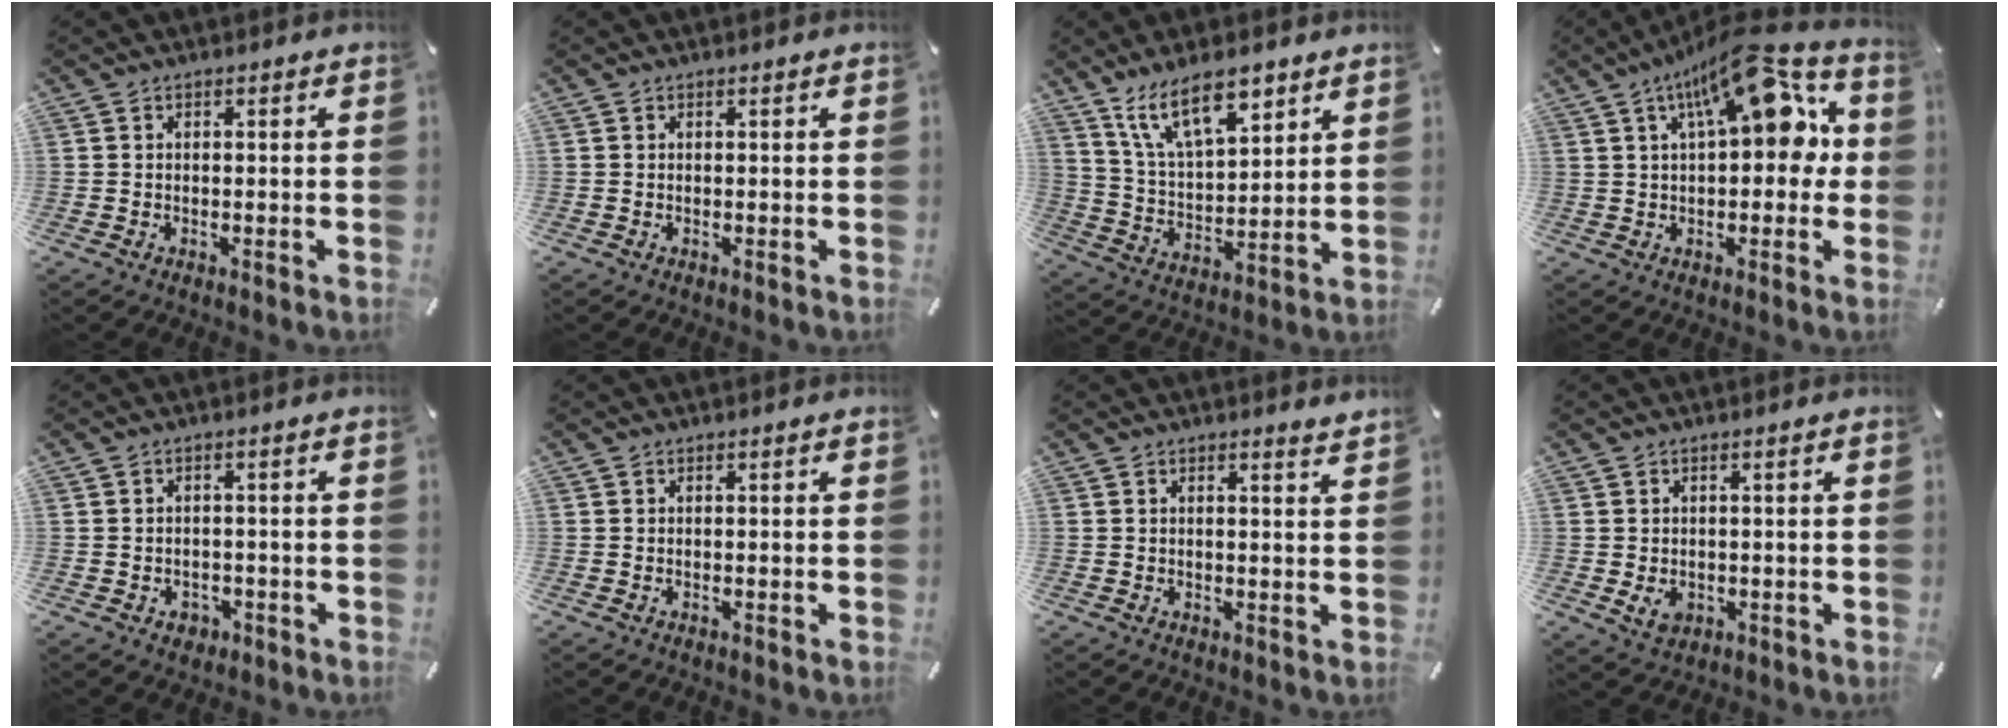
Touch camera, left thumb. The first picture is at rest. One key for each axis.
{"total": 0.0}
{"total": 13.7, "fx": 9.4, "fy": 5.8, "fz": 8.0, "tx": -0.157, "ty": -0.032, "tz": 0.174}
{"total": 17.3, "fx": 7.6, "fy": 7.2, "fz": 13.7, "tx": -0.200, "ty": -0.027, "tz": 0.123}
{"total": 2.7, "fx": -1.0, "fy": 2.3, "fz": 1.0, "tx": -0.018, "ty": 0.004, "tz": -0.020}
{"total": 0.0}
{"total": 1.5, "fx": 1.4, "fy": -0.2, "fz": 0.5, "tx": -0.003, "ty": -0.011, "tz": 0.023}
{"total": 3.2, "fx": -0.3, "fy": 2.6, "fz": 1.8, "tx": -0.029, "ty": -0.002, "tz": -0.006}